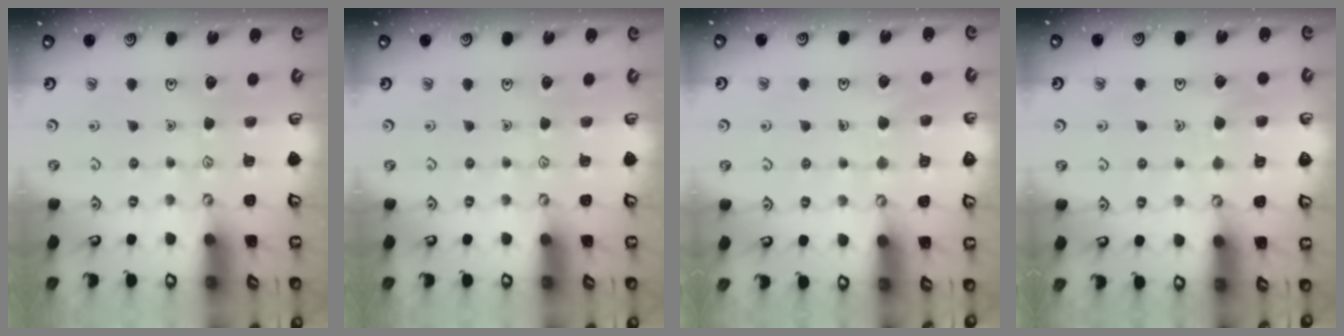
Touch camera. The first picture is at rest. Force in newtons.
{"total": 0.0}
{"total": 5.6, "press": 5.5, "slide": 0.4}
{"total": 4.9, "press": 4.8, "slide": 0.6}